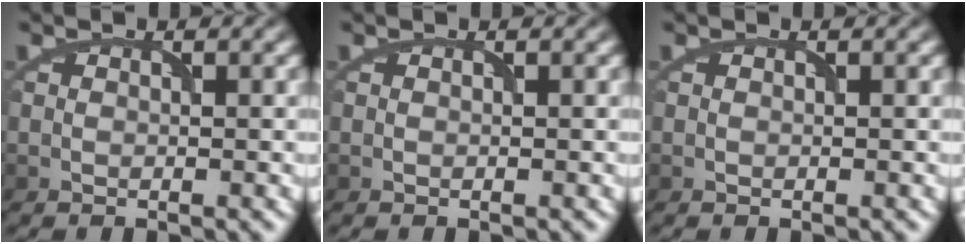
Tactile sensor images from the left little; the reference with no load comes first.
{"total": 0.0}
{"total": 0.0}